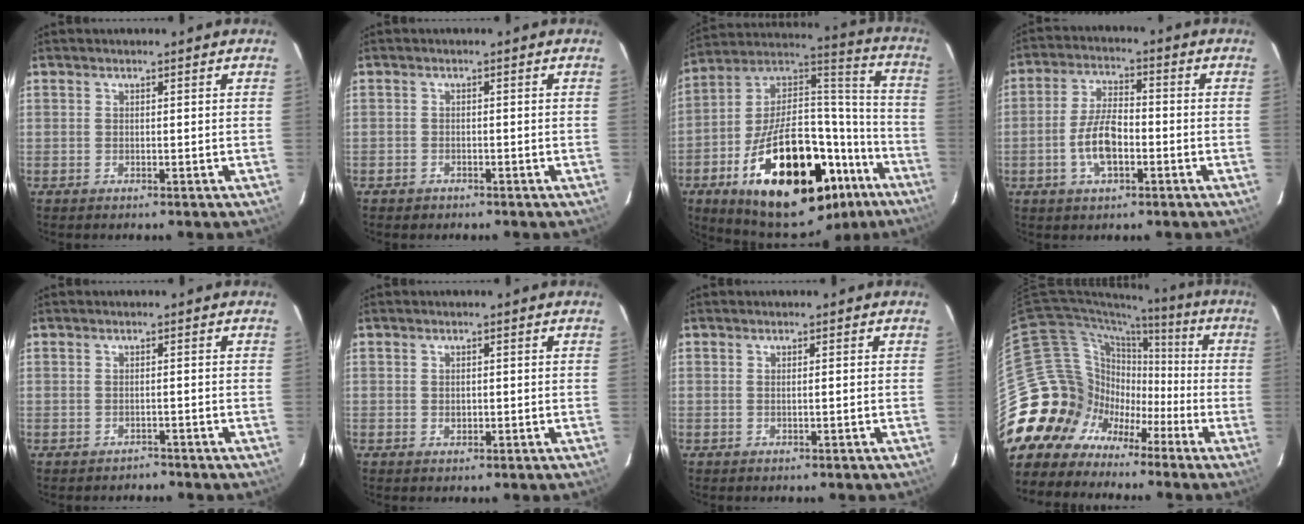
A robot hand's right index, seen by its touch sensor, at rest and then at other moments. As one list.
[{"total": 1.7, "force": [-1.1, 1.2, 0.2], "torque": [-0.009, 0.004, -0.016]}, {"total": 33.6, "force": [-17.4, 16.6, 23.5], "torque": [-0.382, 0.043, -0.241]}, {"total": 8.1, "force": [-2.6, 3.4, 6.9], "torque": [-0.139, 0.006, -0.045]}, {"total": 1.4, "force": [-1.1, 0.6, -0.4], "torque": [0.005, 0.009, -0.015]}, {"total": 1.2, "force": [0.0, 1.1, 0.5], "torque": [-0.006, 0.000, 0.001]}, {"total": 0.8, "force": [-0.2, -0.2, 0.7], "torque": [-0.012, 0.003, -0.003]}, {"total": 16.1, "force": [-7.6, 13.8, 3.2], "torque": [-0.086, 0.044, -0.131]}]